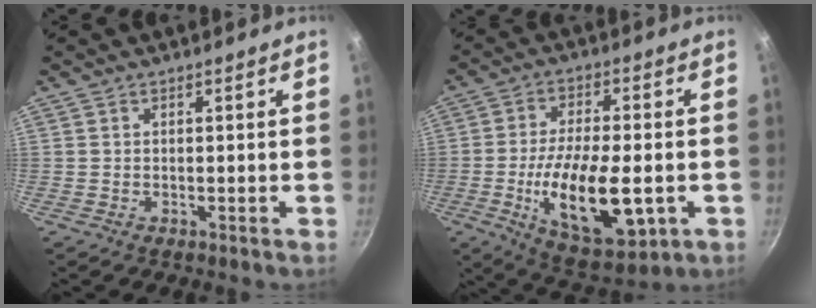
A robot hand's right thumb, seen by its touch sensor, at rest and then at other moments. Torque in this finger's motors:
{"motor_torque": [0.26, 0.99, 1.08, -1.08, 0.47]}